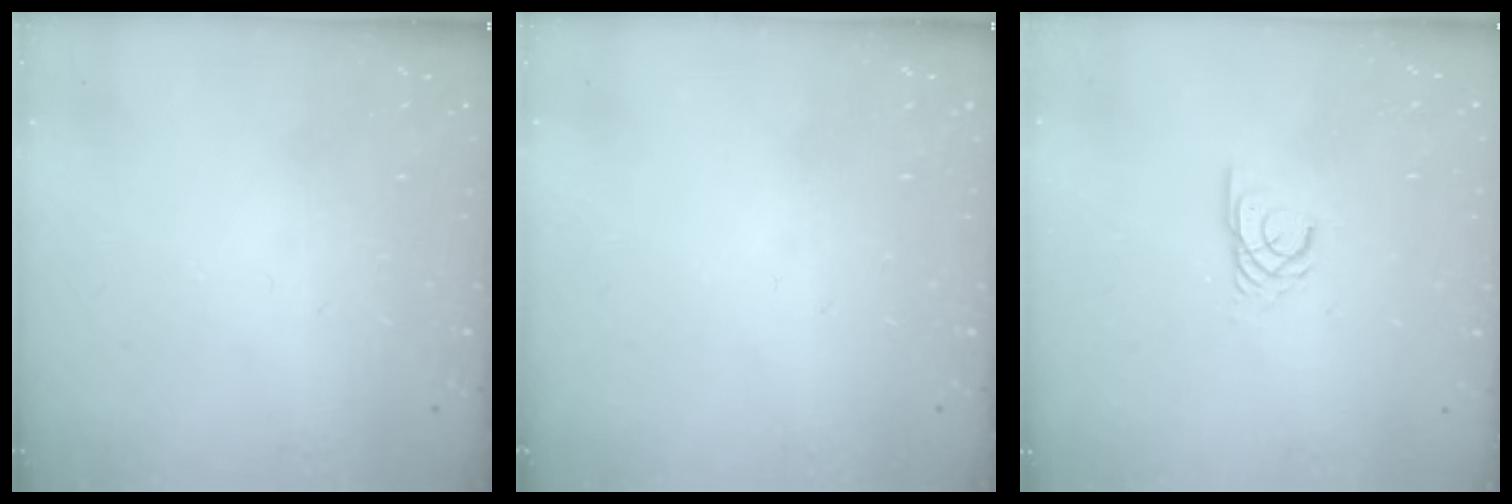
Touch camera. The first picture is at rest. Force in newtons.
{"total": 0.0}
{"total": 2.4, "press": 2.4, "slide": 0.2}